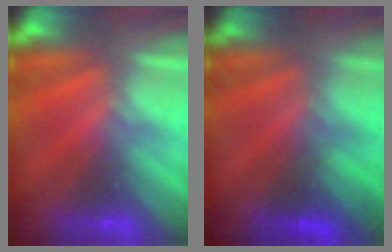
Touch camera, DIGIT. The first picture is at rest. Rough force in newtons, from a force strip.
{"total": 1.6}